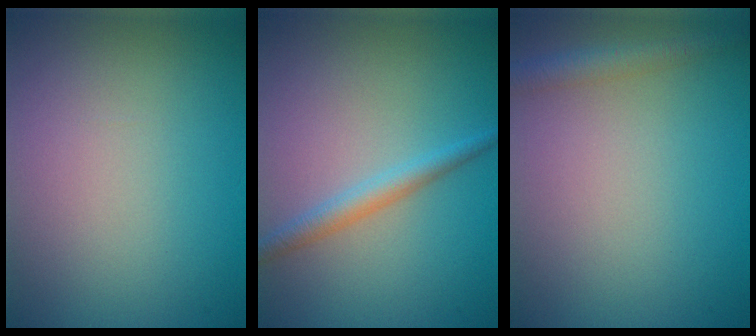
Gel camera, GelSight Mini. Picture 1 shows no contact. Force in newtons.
{"total": 2.2, "press": 2.2, "slide": 0.1}
{"total": 2.2, "press": 2.2, "slide": 0.1}